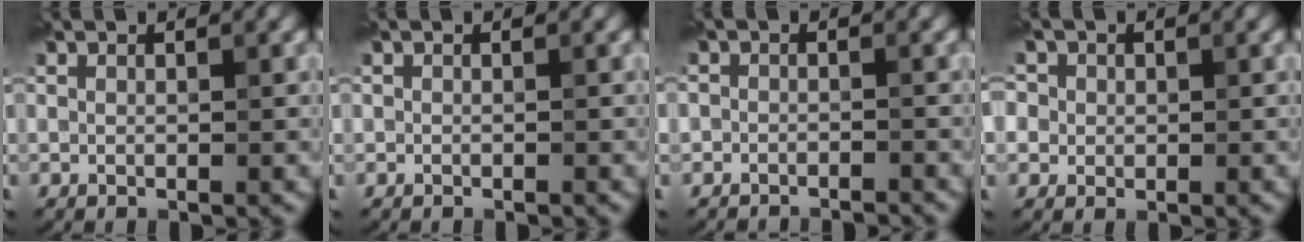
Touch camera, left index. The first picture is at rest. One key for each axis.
{"total": 0.0}
{"total": 3.0, "fx": -2.9, "fy": 0.9, "fz": 0.1, "tx": 0.012, "ty": 0.016, "tz": -0.041}
{"total": 5.6, "fx": 2.0, "fy": 4.7, "fz": 2.3, "tx": -0.036, "ty": 0.034, "tz": 0.003}